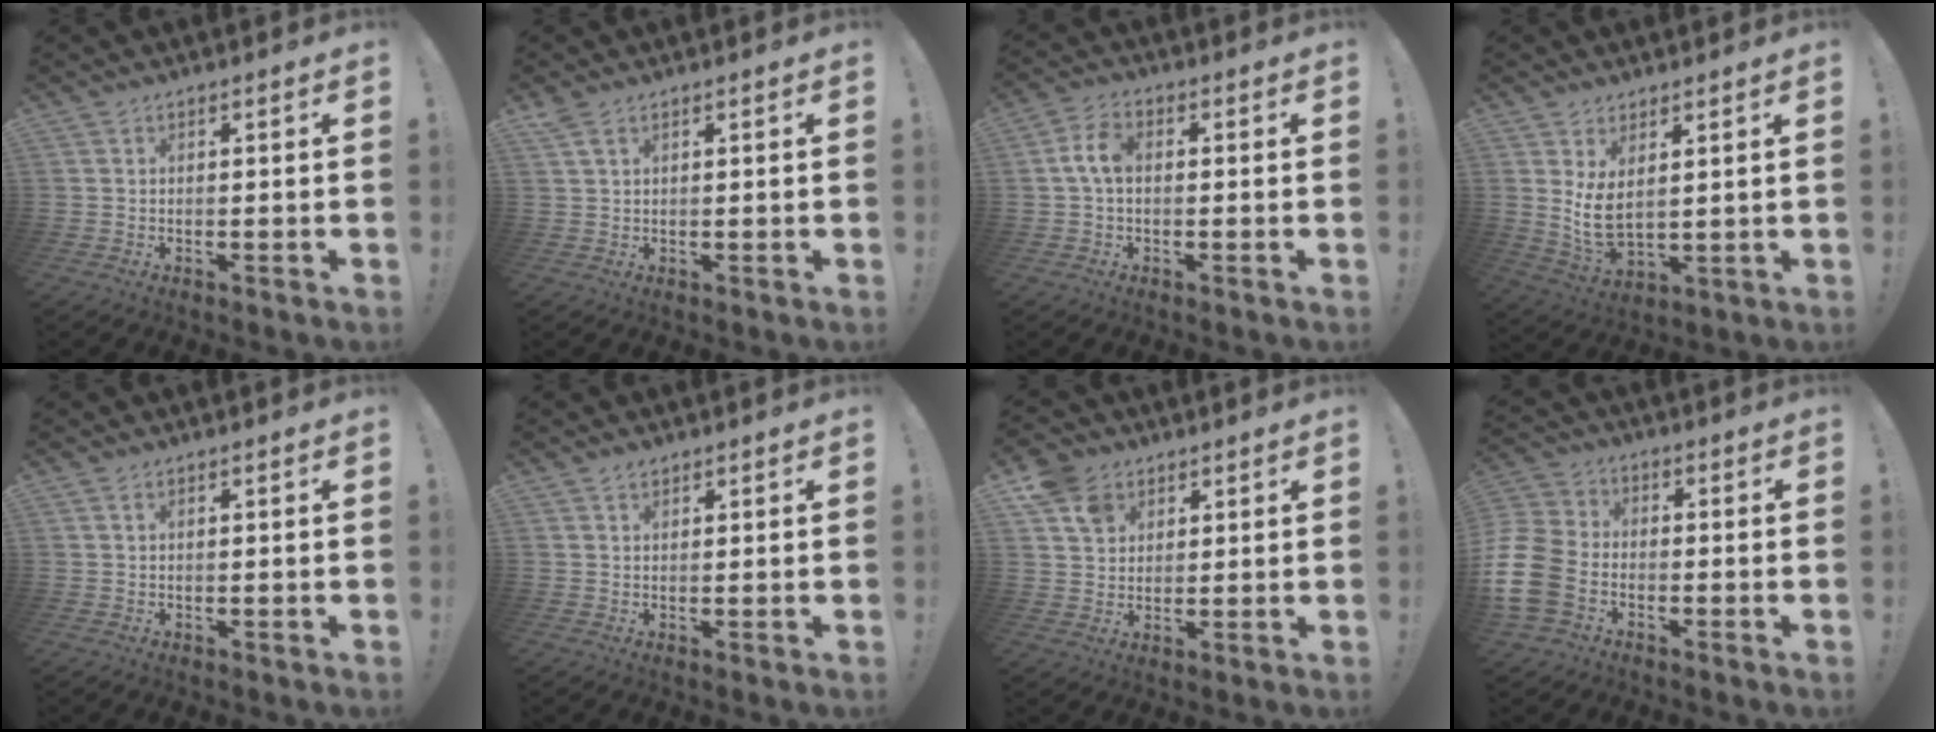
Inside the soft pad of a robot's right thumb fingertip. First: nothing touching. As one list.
[{"total": 2.7, "force": [1.7, 1.1, 1.8], "torque": [-0.034, -0.006, 0.031]}, {"total": 6.0, "force": [0.2, 3.6, 4.8], "torque": [-0.106, 0.014, 0.005]}, {"total": 7.7, "force": [3.0, 3.5, 6.1], "torque": [-0.127, -0.032, 0.057]}, {"total": 0.8, "force": [0.4, 0.4, 0.5], "torque": [-0.018, 0.003, 0.010]}, {"total": 1.7, "force": [1.3, 0.9, 0.6], "torque": [-0.011, -0.005, 0.025]}, {"total": 8.3, "force": [4.6, 6.2, 3.0], "torque": [-0.049, -0.017, 0.093]}, {"total": 13.2, "force": [-5.4, 9.5, 7.6], "torque": [-0.166, 0.040, -0.094]}]